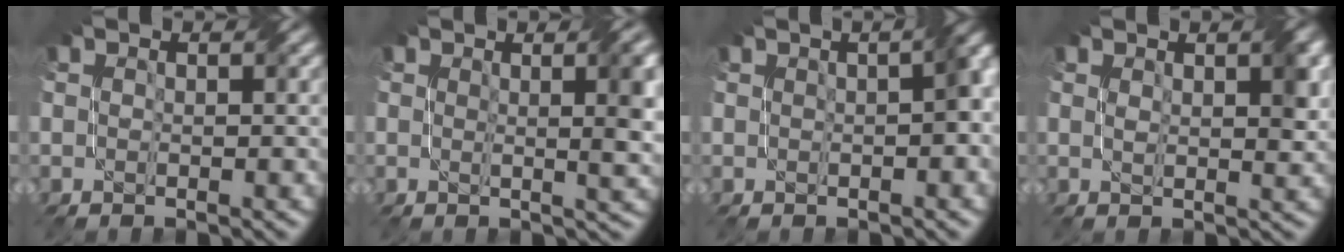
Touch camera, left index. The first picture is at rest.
{"total": 5.1, "force": [1.1, 1.5, 4.7], "torque": [-0.043, 0.007, 0.016]}
{"total": 3.6, "force": [0.3, 1.0, 3.5], "torque": [-0.033, 0.017, 0.008]}
{"total": 2.9, "force": [1.1, 0.9, 2.5], "torque": [-0.037, 0.003, 0.021]}